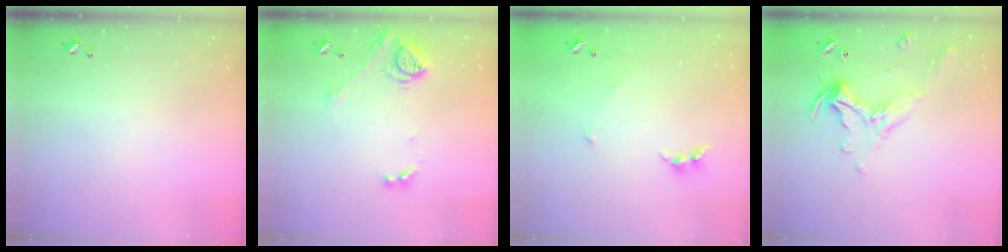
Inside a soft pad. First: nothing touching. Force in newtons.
{"total": 15.6, "press": 15.6, "slide": 1.1}
{"total": 5.2, "press": 5.1, "slide": 0.6}
{"total": 1.8, "press": 1.5, "slide": 1.1}